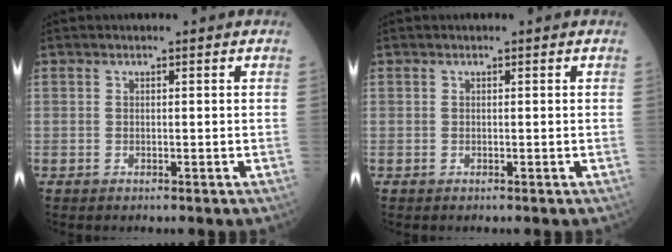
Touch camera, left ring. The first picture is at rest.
{"total": 0.0}